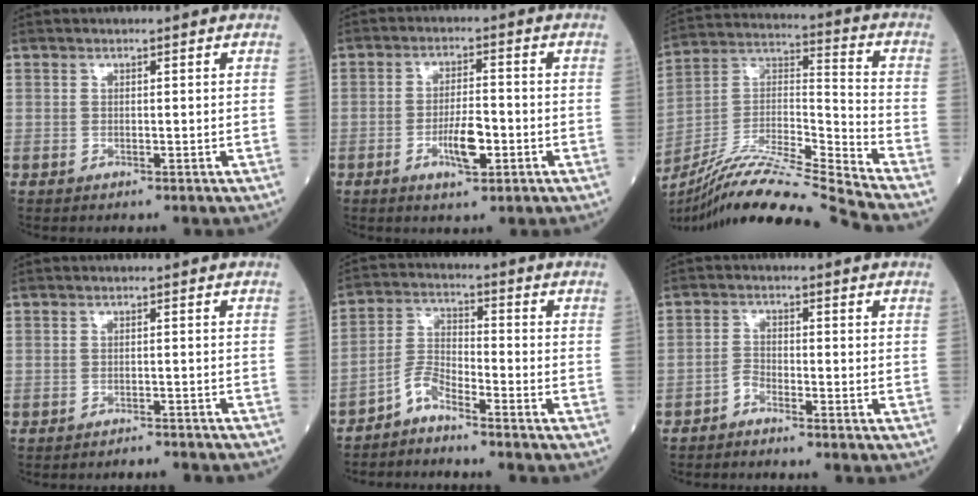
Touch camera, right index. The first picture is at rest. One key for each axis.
{"total": 5.6, "fx": -2.1, "fy": 1.4, "fz": 5.0, "tx": -0.092, "ty": 0.000, "tz": -0.036}
{"total": 19.3, "fx": -17.5, "fy": -2.2, "fz": 7.9, "tx": -0.159, "ty": 0.011, "tz": -0.316}
{"total": 4.4, "fx": -4.4, "fy": 0.0, "fz": 0.9, "tx": -0.008, "ty": -0.009, "tz": -0.053}
{"total": 4.5, "fx": -3.9, "fy": 0.8, "fz": 2.2, "tx": -0.045, "ty": -0.007, "tz": -0.080}
{"total": 1.9, "fx": -1.8, "fy": 0.3, "fz": 0.6, "tx": -0.009, "ty": 0.001, "tz": -0.038}